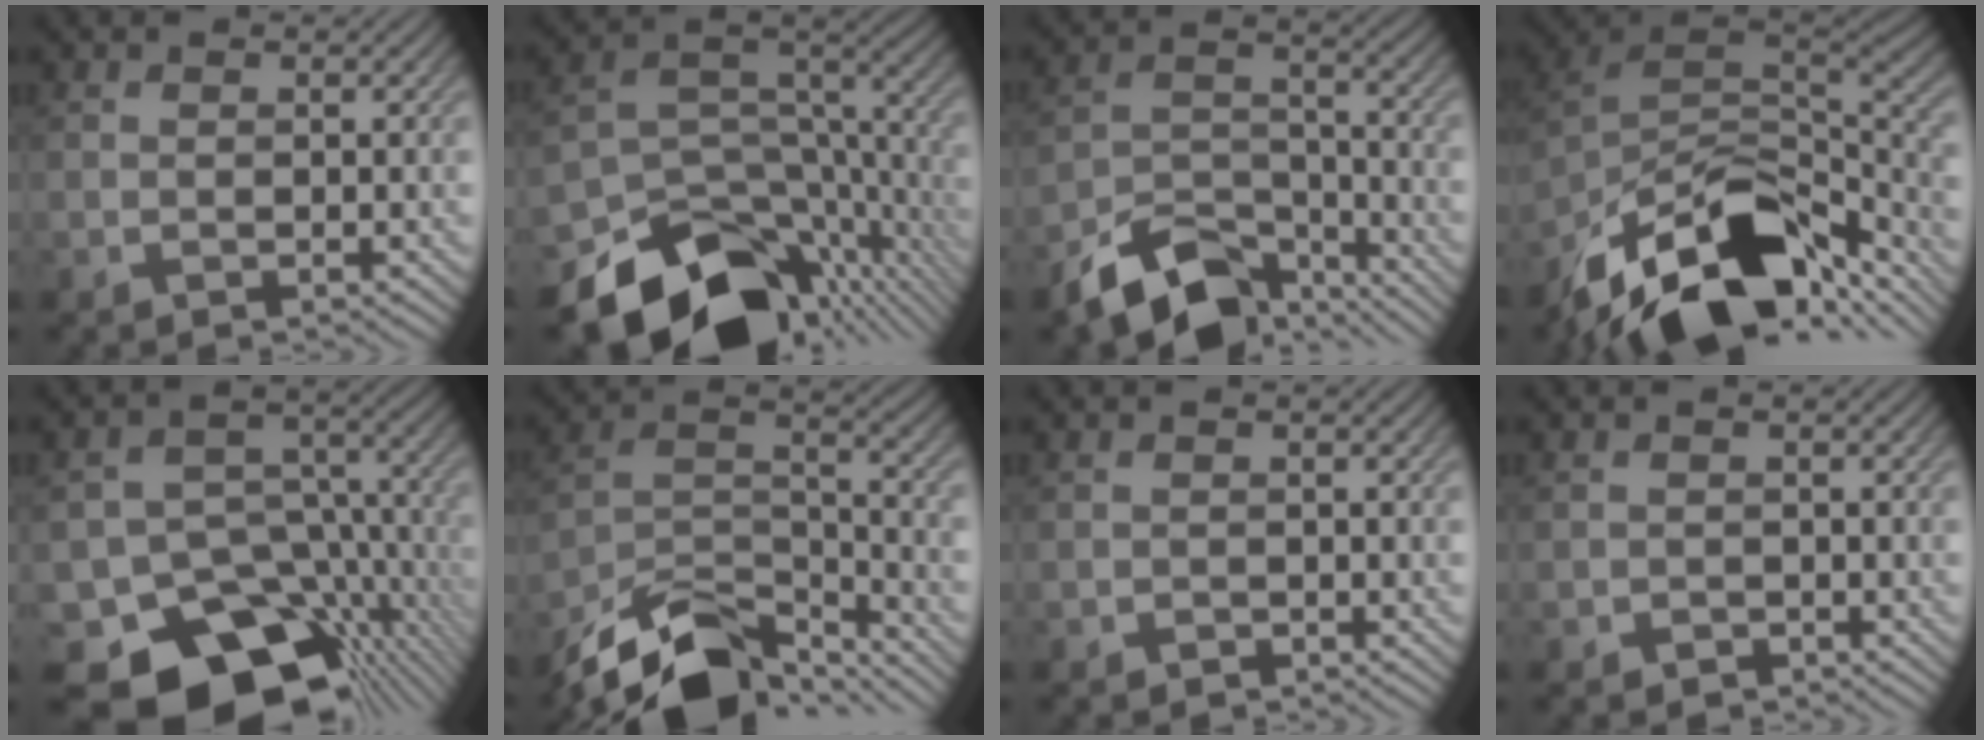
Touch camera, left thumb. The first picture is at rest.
{"total": 15.8, "force": [-10.4, 8.9, 7.9], "torque": [-0.180, -0.039, -0.155]}
{"total": 10.9, "force": [-8.1, 4.9, 5.3], "torque": [-0.097, -0.014, -0.149]}
{"total": 15.9, "force": [-10.7, 7.4, 9.0], "torque": [-0.206, -0.009, -0.188]}
{"total": 15.8, "force": [-9.4, 10.4, 7.2], "torque": [-0.120, -0.036, -0.129]}
{"total": 13.6, "force": [-10.7, 4.9, 6.8], "torque": [-0.147, -0.012, -0.192]}
{"total": 0.6, "force": [-0.4, 0.4, 0.0], "torque": [0.000, -0.002, -0.009]}
{"total": 0.9, "force": [-0.7, 0.7, 0.1], "torque": [0.000, -0.001, -0.015]}